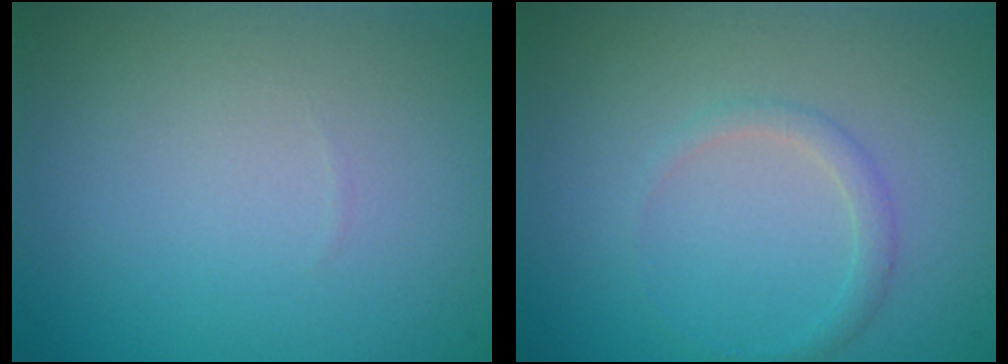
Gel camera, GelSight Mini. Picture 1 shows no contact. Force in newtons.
{"total": 1.2, "press": 1.2, "slide": 0.1}